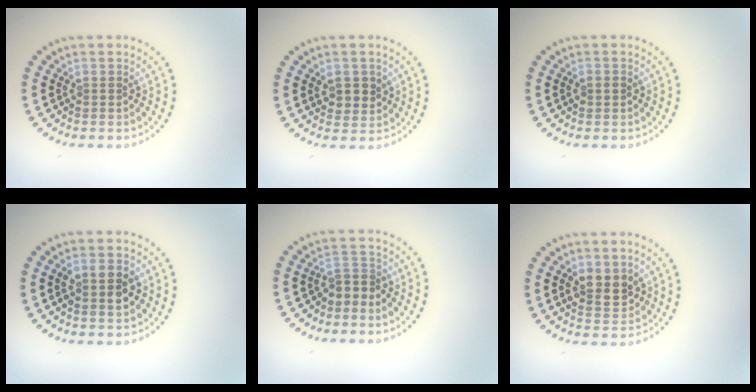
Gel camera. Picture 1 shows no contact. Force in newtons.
{"total": 2.2, "press": 2.1, "slide": 0.7}
{"total": 1.2, "press": 1.2, "slide": 0.2}
{"total": 2.8, "press": 2.8, "slide": 0.3}
{"total": 2.0, "press": 1.6, "slide": 1.1}
{"total": 3.0, "press": 2.9, "slide": 0.8}